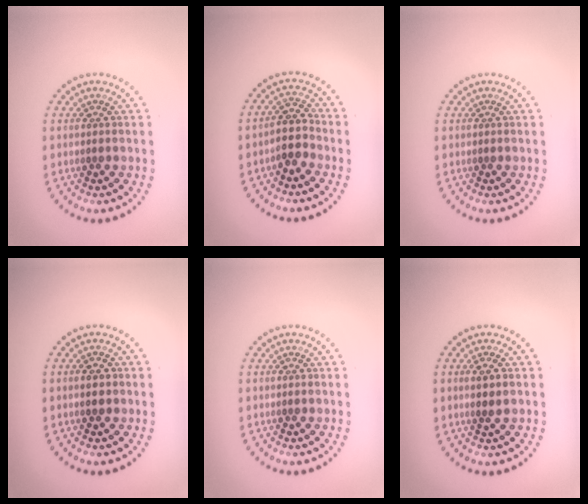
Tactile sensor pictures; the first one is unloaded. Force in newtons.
{"total": 2.7, "press": 2.3, "slide": 1.5}
{"total": 0.0}
{"total": 2.0, "press": 2.0, "slide": 0.2}
{"total": 0.0}
{"total": 1.3, "press": 1.2, "slide": 0.5}